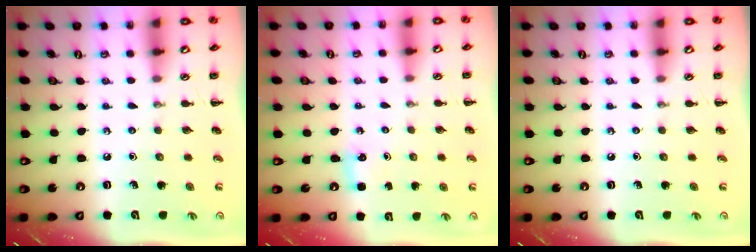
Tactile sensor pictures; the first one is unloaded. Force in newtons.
{"total": 2.5, "press": 2.4, "slide": 0.8}
{"total": 0.0}